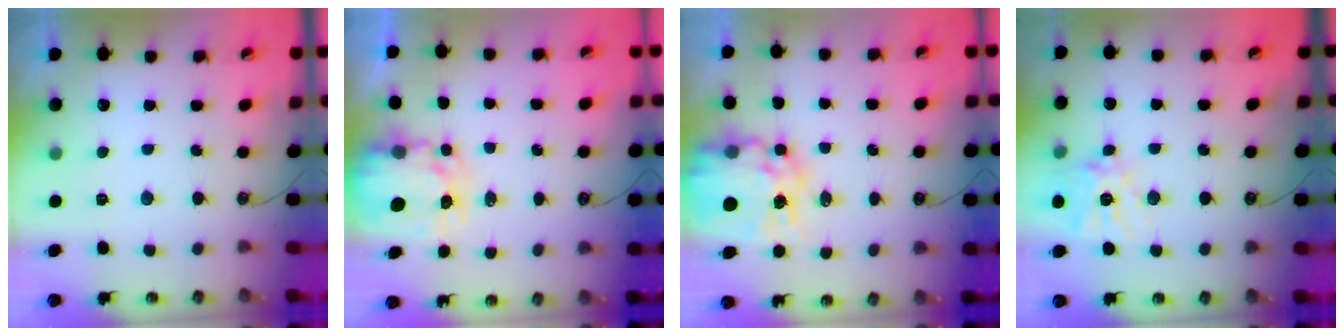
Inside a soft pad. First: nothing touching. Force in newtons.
{"total": 5.5, "press": 5.5, "slide": 0.5}
{"total": 15.1, "press": 15.0, "slide": 1.3}
{"total": 12.9, "press": 12.8, "slide": 1.7}